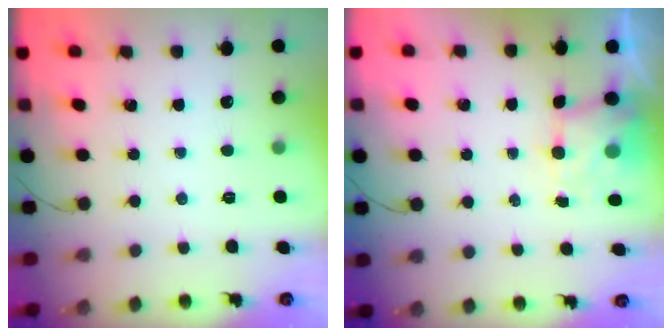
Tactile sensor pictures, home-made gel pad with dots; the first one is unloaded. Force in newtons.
{"total": 4.7, "press": 4.7, "slide": 0.8}